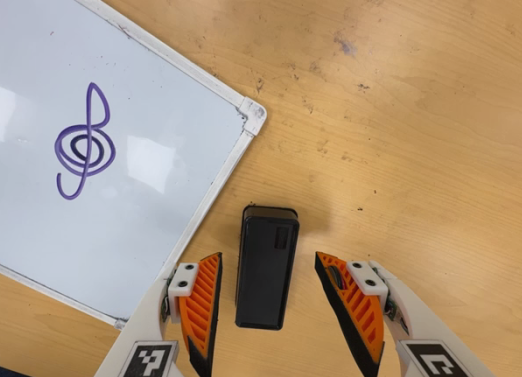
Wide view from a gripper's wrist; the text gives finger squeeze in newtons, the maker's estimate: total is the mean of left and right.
{"total": 0.0}